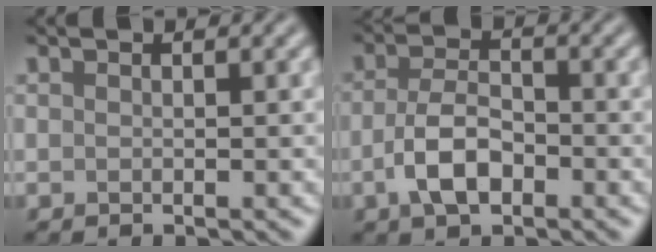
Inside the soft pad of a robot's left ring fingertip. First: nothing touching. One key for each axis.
{"total": 4.5, "fx": -1.6, "fy": 2.3, "fz": 3.5, "tx": -0.070, "ty": 0.002, "tz": -0.036}